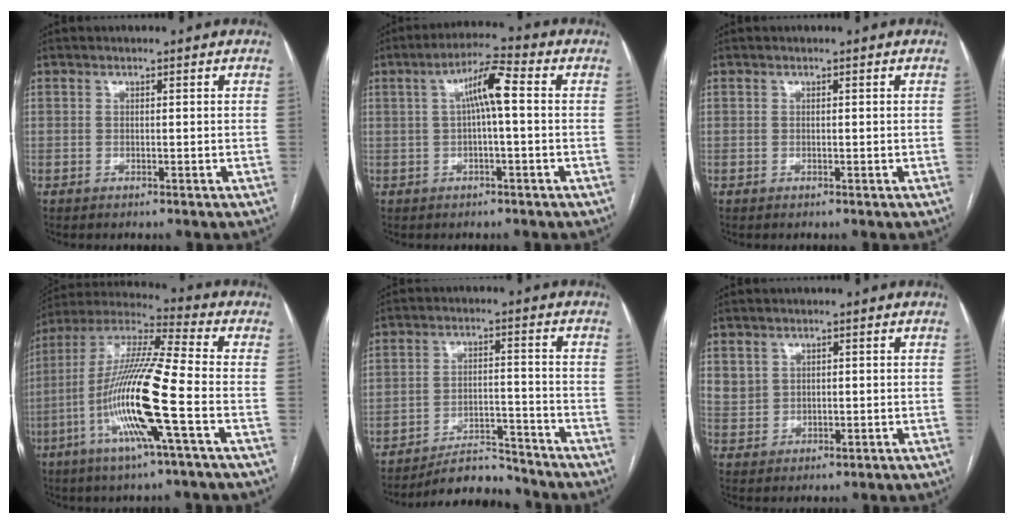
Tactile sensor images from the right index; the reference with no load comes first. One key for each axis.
{"total": 6.4, "fx": 0.8, "fy": 0.6, "fz": 6.3, "tx": -0.110, "ty": 0.022, "tz": 0.011}
{"total": 0.0}
{"total": 17.1, "fx": -5.1, "fy": 0.0, "fz": 16.3, "tx": -0.329, "ty": -0.009, "tz": -0.105}
{"total": 7.0, "fx": -6.9, "fy": 1.1, "fz": 0.4, "tx": -0.001, "ty": 0.009, "tz": -0.115}
{"total": 3.7, "fx": 1.8, "fy": 3.2, "fz": 0.7, "tx": -0.010, "ty": 0.002, "tz": 0.042}